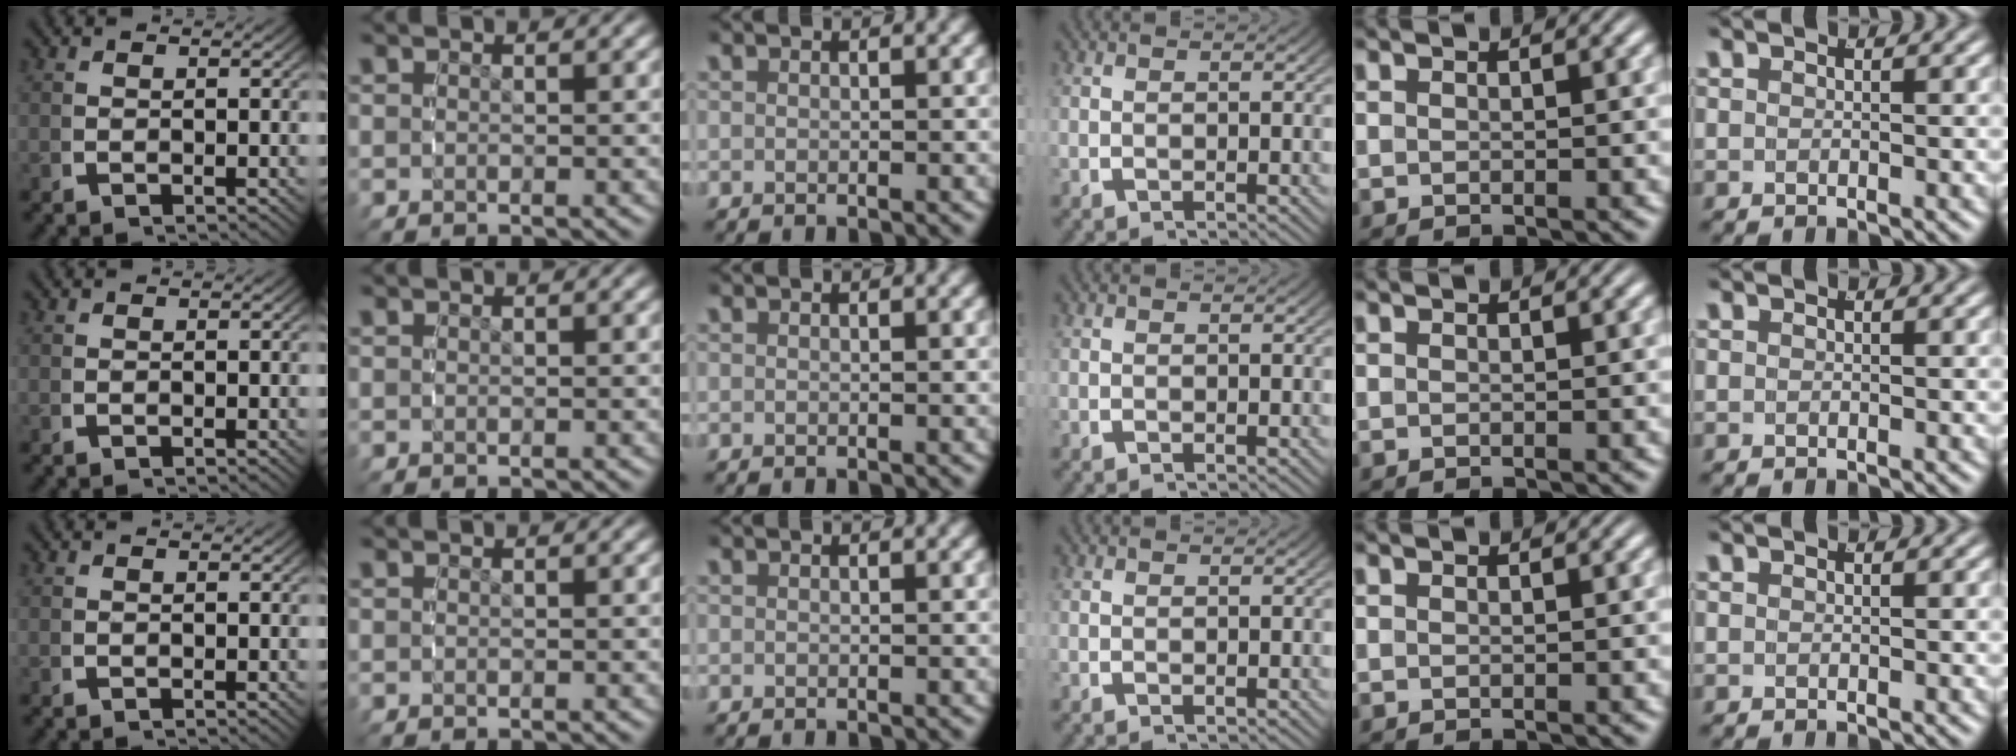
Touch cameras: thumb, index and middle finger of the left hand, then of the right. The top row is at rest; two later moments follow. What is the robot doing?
{"motion": "reach", "object": "backpack"}